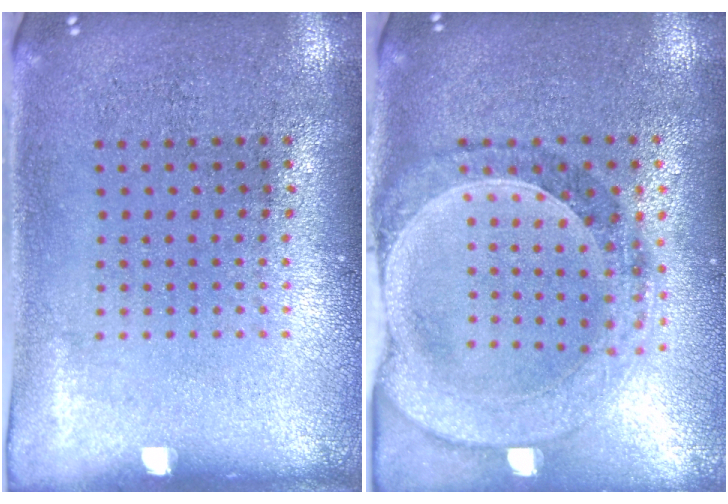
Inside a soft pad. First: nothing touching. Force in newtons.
{"total": 1.4, "press": 1.4, "slide": 0.2}